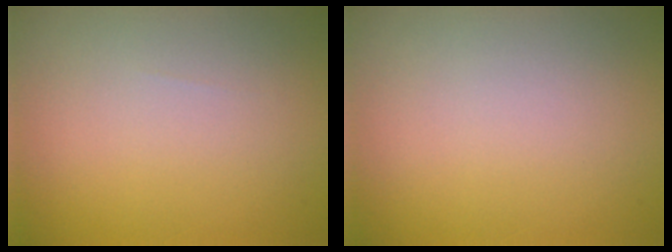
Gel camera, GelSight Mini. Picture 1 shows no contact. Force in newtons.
{"total": 0.0}